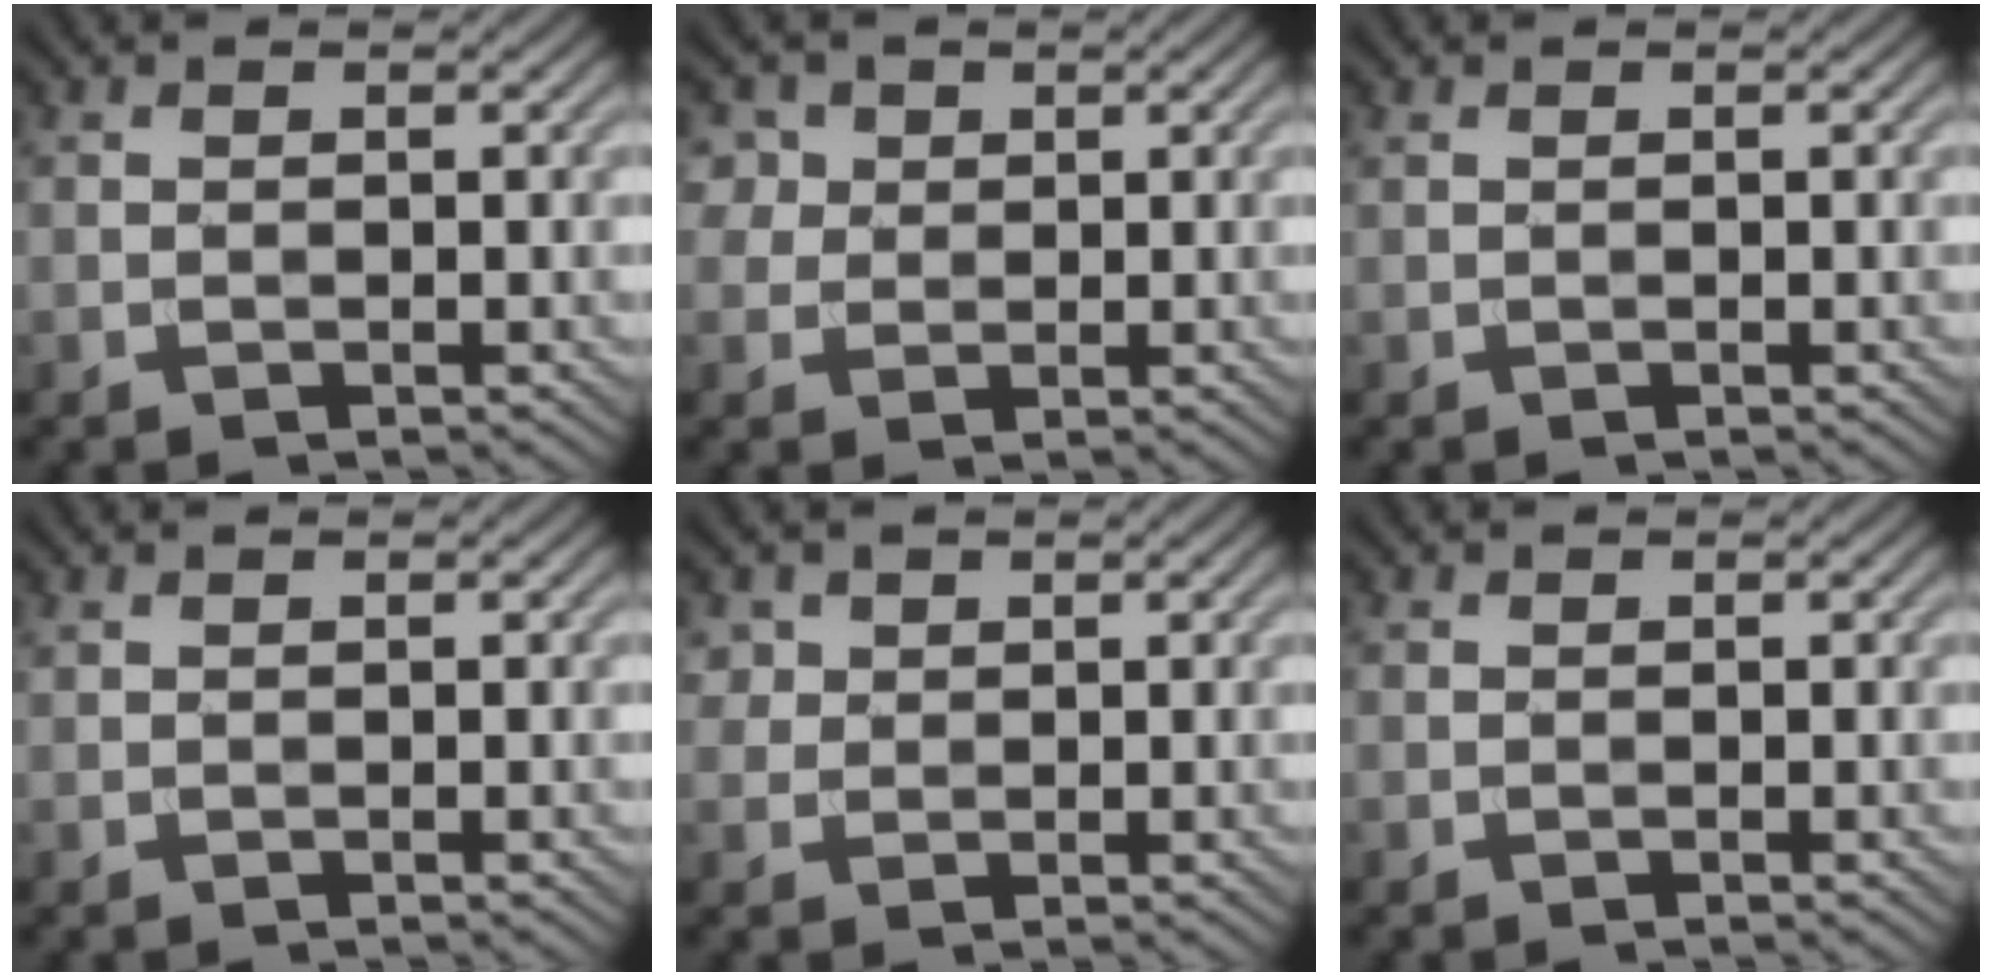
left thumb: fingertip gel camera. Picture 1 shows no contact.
{"total": 4.0, "force": [1.9, 3.2, 1.4], "torque": [-0.055, 0.000, 0.042]}
{"total": 0.0}
{"total": 0.0}
{"total": 2.1, "force": [1.2, 1.7, 0.5], "torque": [-0.018, -0.006, 0.027]}
{"total": 0.0}